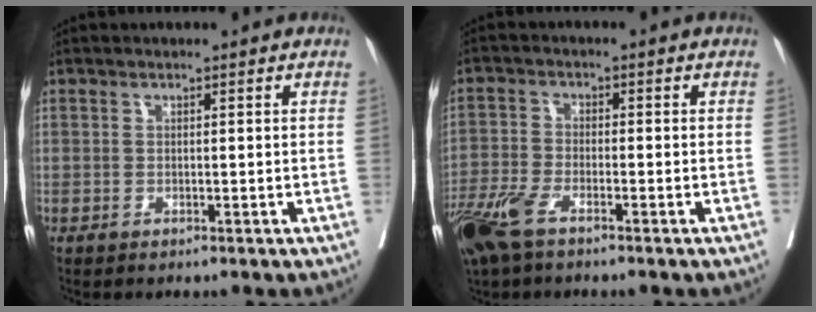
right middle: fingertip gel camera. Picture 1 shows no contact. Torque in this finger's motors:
{"motor_torque": [0.67, -0.82, 0.17, 0.06]}